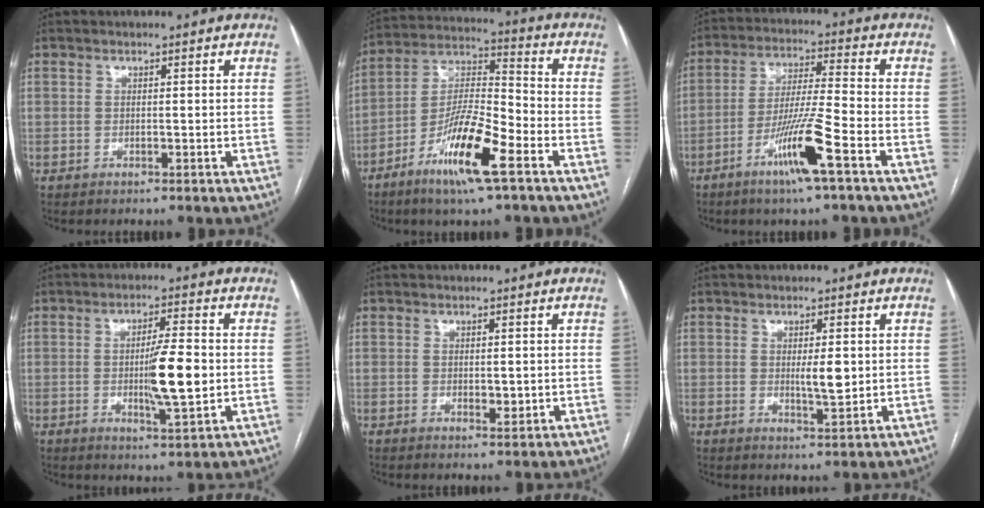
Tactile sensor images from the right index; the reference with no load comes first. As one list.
[{"total": 13.8, "force": [-7.4, 1.5, 11.6], "torque": [-0.225, -0.014, -0.140]}, {"total": 10.9, "force": [-5.6, -0.8, 9.4], "torque": [-0.181, -0.014, -0.107]}, {"total": 8.4, "force": [-0.8, 0.9, 8.3], "torque": [-0.138, -0.006, -0.015]}, {"total": 2.0, "force": [-0.2, 0.8, 1.8], "torque": [-0.030, -0.005, 0.001]}, {"total": 3.7, "force": [0.4, 0.8, 3.6], "torque": [-0.058, -0.006, 0.006]}]